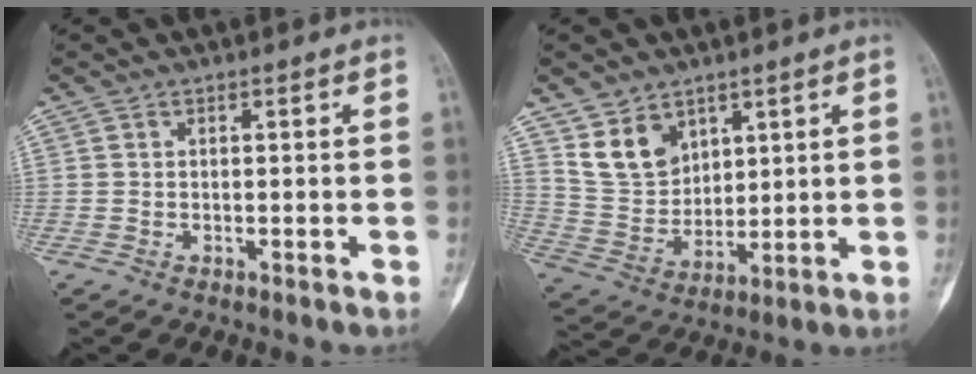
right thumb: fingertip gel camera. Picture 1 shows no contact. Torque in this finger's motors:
{"motor_torque": [-0.82, 0.94, -0.01, 0.09, 0.00]}